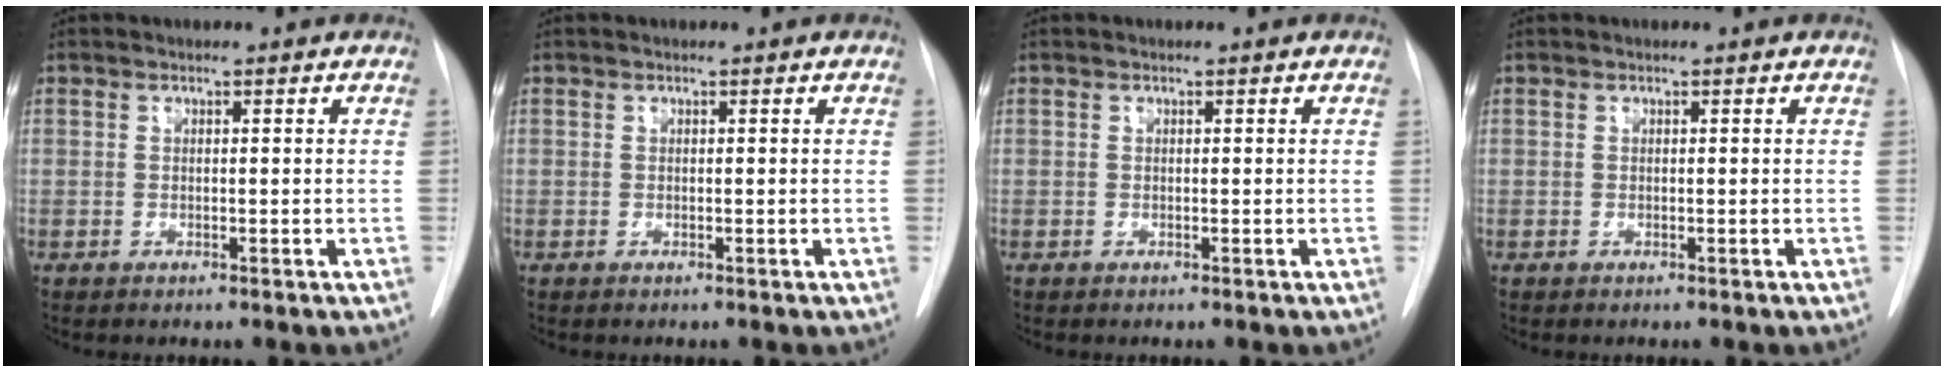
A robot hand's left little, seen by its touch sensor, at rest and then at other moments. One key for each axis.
{"total": 0.0}
{"total": 0.0}
{"total": 0.0}